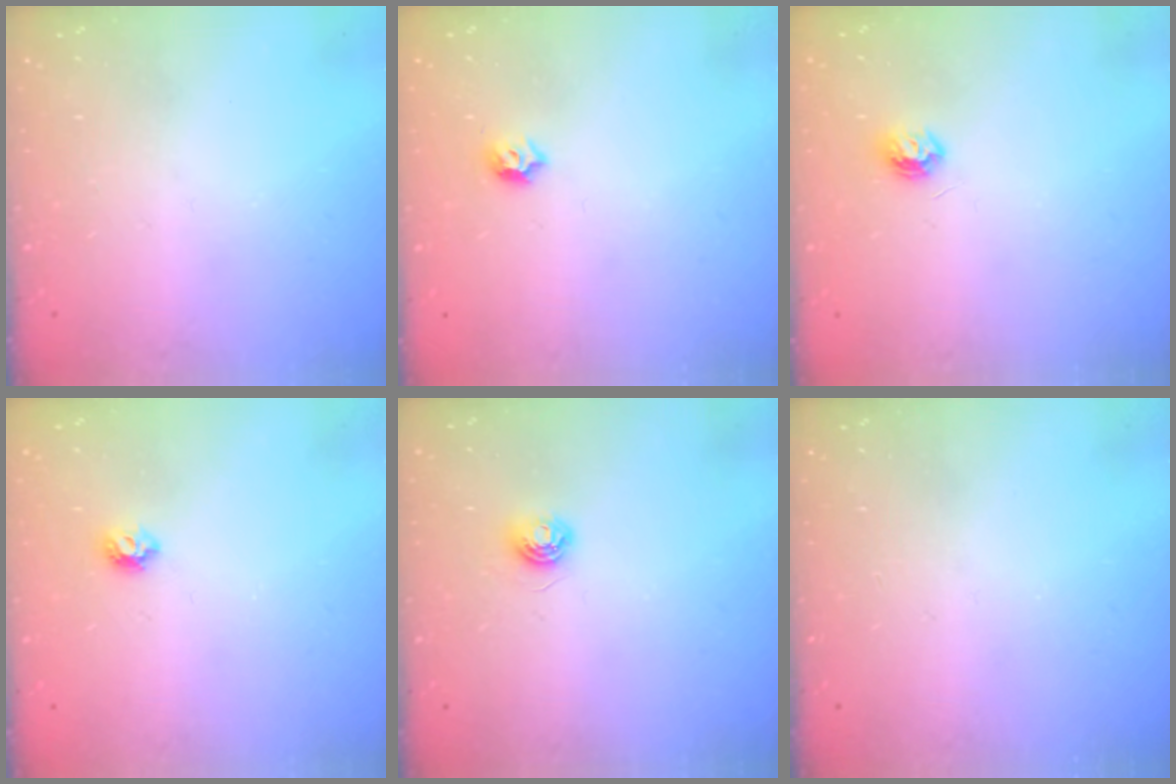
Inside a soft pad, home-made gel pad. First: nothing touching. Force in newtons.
{"total": 4.0, "press": 3.9, "slide": 0.8}
{"total": 5.7, "press": 5.6, "slide": 0.7}
{"total": 4.9, "press": 4.8, "slide": 0.9}
{"total": 5.0, "press": 4.9, "slide": 0.6}
{"total": 0.0}